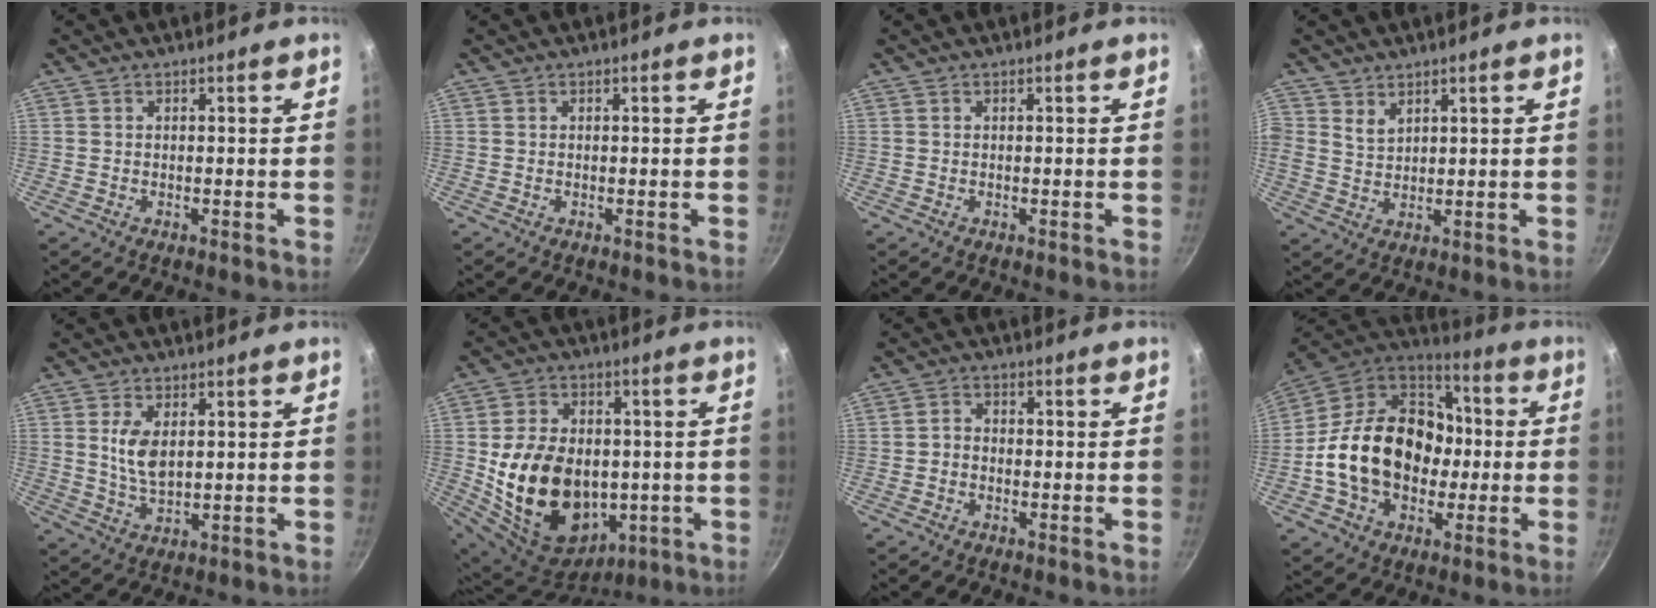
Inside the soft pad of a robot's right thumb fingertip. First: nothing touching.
{"total": 0.0}
{"total": 0.0}
{"total": 3.0, "force": [2.1, 1.8, 1.2], "torque": [-0.017, -0.017, 0.041]}
{"total": 6.1, "force": [1.5, 3.2, 4.9], "torque": [-0.090, -0.019, 0.033]}
{"total": 22.2, "force": [-1.6, 16.3, 15.0], "torque": [-0.253, 0.007, -0.002]}
{"total": 2.1, "force": [-0.9, 1.6, 1.0], "torque": [-0.017, 0.016, -0.022]}
{"total": 24.3, "force": [-2.0, 18.2, 15.9], "torque": [-0.247, 0.051, -0.034]}